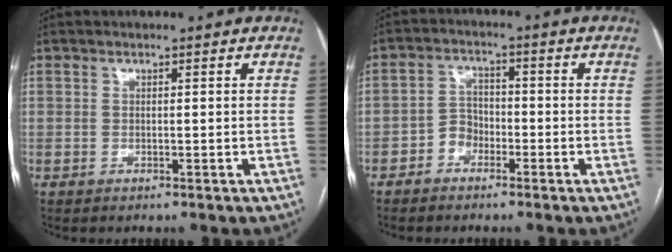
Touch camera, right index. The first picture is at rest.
{"total": 3.5, "force": [-2.0, 2.5, 1.3], "torque": [-0.017, 0.011, -0.042]}